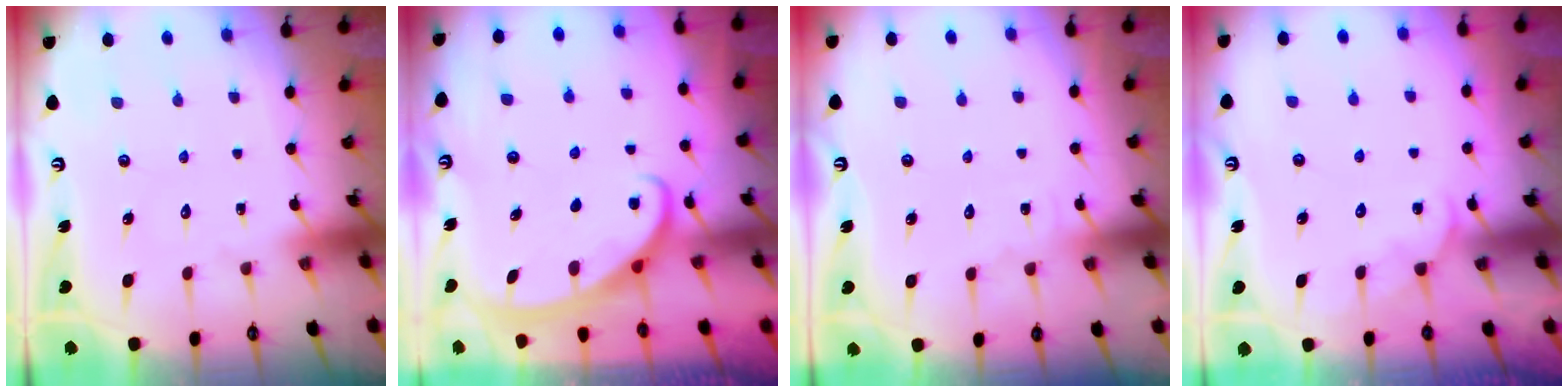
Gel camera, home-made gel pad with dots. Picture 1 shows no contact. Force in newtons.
{"total": 2.8, "press": 2.8, "slide": 0.4}
{"total": 4.5, "press": 4.5, "slide": 0.4}
{"total": 4.6, "press": 4.6, "slide": 0.4}